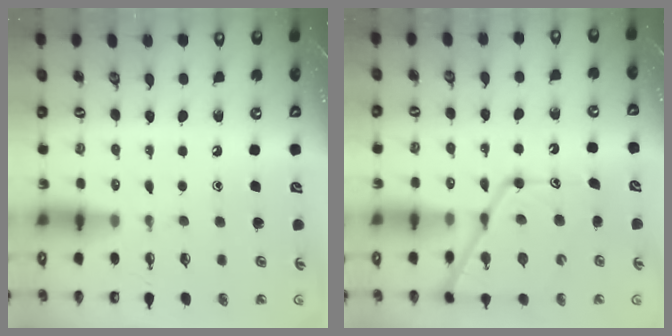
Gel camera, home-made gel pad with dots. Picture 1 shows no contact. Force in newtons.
{"total": 17.1, "press": 17.0, "slide": 1.4}